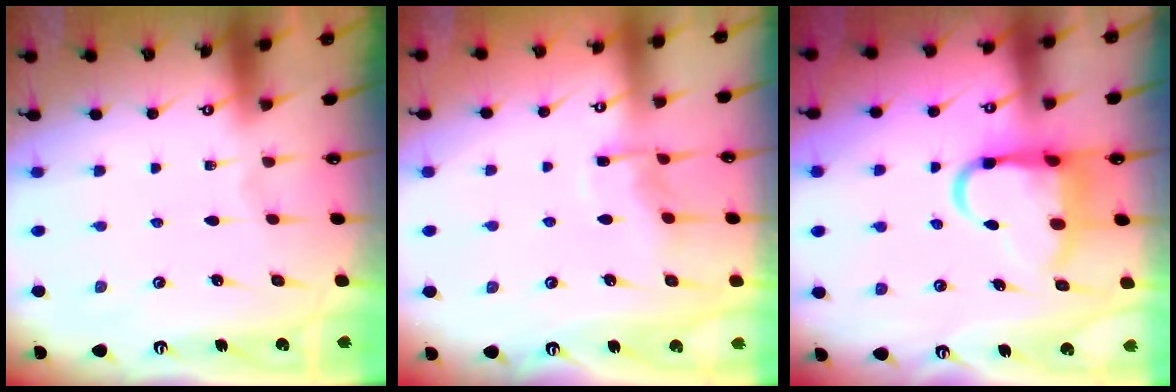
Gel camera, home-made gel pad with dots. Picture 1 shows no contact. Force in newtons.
{"total": 6.8, "press": 6.7, "slide": 0.7}
{"total": 12.2, "press": 12.1, "slide": 1.9}